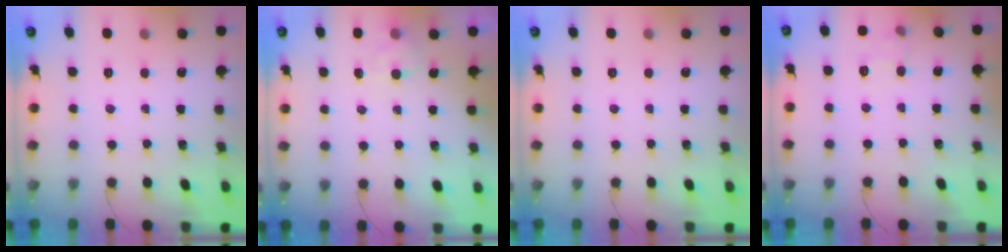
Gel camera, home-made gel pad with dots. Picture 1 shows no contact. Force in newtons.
{"total": 4.7, "press": 4.6, "slide": 1.2}
{"total": 0.0}
{"total": 7.5, "press": 7.3, "slide": 2.0}